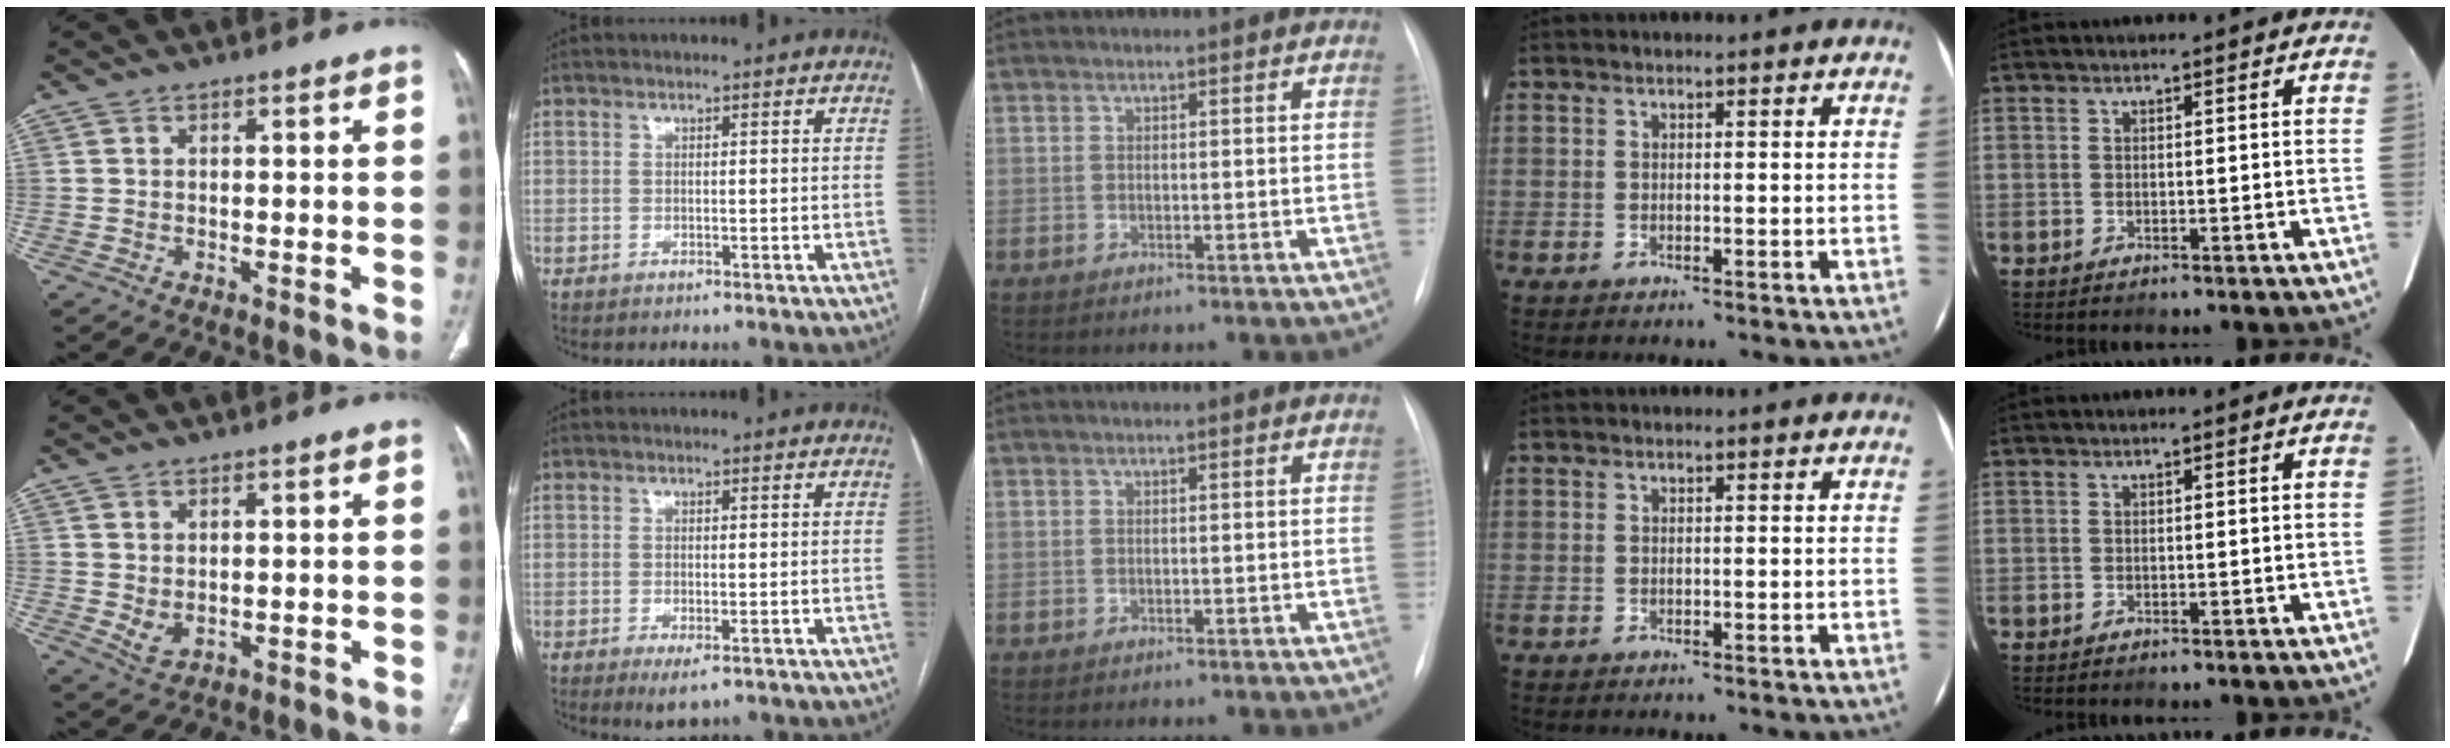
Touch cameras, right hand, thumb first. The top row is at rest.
{"thumb": {"total": 3.0, "force": [0.3, 2.0, 2.2], "torque": [-0.043, -0.008, 0.018]}, "index": {"total": 3.1, "force": [-1.6, 0.9, 2.5], "torque": [-0.039, -0.004, -0.018]}}